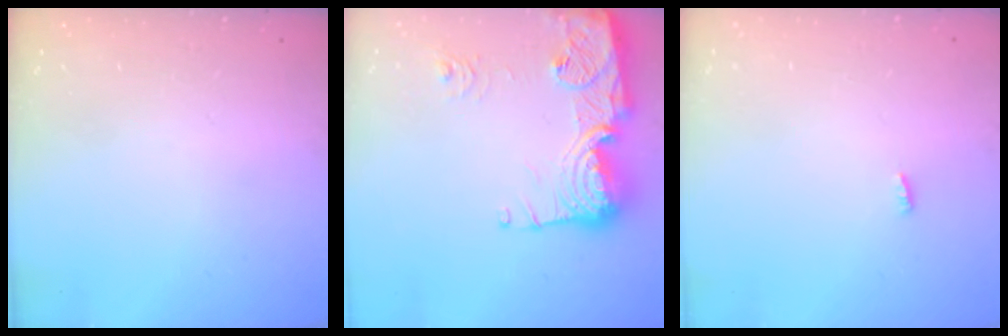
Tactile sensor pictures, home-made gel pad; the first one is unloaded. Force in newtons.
{"total": 18.9, "press": 18.8, "slide": 1.7}
{"total": 2.3, "press": 2.1, "slide": 0.8}